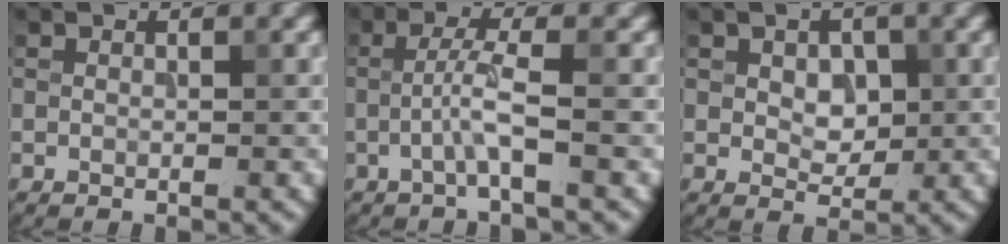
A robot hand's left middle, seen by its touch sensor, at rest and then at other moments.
{"total": 2.7, "force": [-0.8, 0.1, 2.6], "torque": [-0.053, 0.008, -0.021]}
{"total": 2.7, "force": [0.4, 1.9, 1.9], "torque": [-0.034, -0.003, 0.010]}